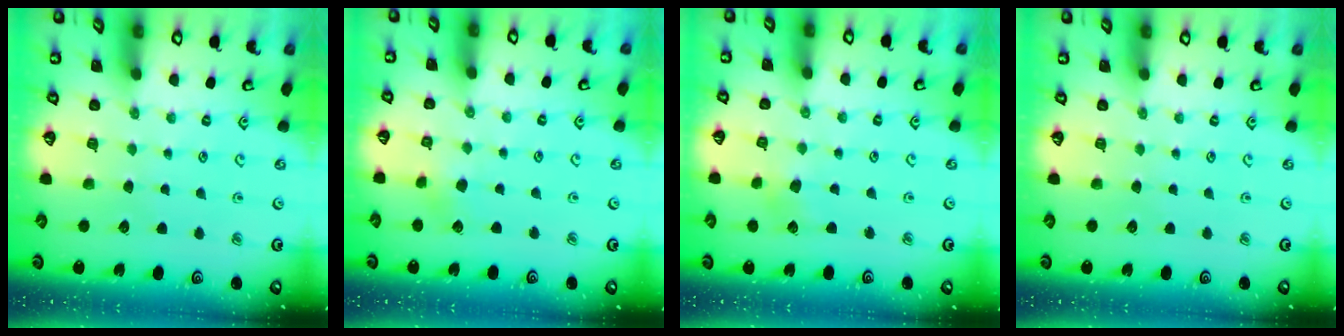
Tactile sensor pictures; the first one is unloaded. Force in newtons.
{"total": 3.0, "press": 3.0, "slide": 0.3}
{"total": 3.5, "press": 3.5, "slide": 0.3}
{"total": 0.0}